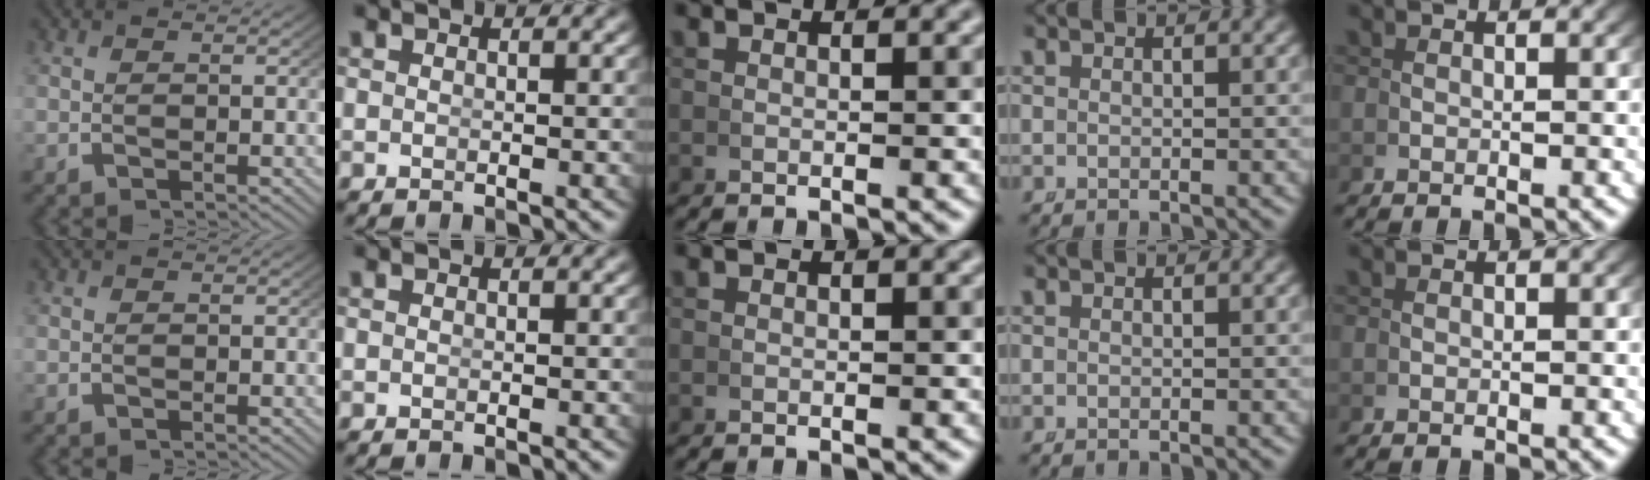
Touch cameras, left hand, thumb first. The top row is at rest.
{}